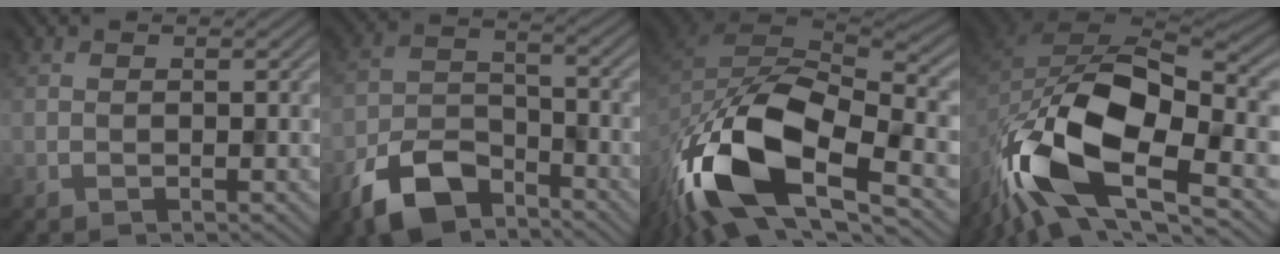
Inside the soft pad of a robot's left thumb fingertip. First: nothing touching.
{"total": 9.1, "force": [-6.4, 4.4, 4.8], "torque": [-0.096, -0.008, -0.136]}
{"total": 17.9, "force": [-8.7, 8.7, 13.0], "torque": [-0.299, -0.044, -0.150]}
{"total": 16.1, "force": [-7.4, 8.1, 11.8], "torque": [-0.245, -0.036, -0.137]}